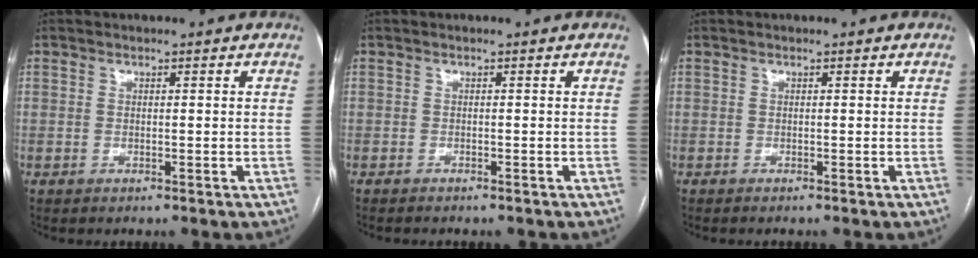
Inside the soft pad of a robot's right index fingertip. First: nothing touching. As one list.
[{"total": 3.0, "force": [-2.6, 0.7, 1.2], "torque": [-0.017, -0.005, -0.030]}, {"total": 1.0, "force": [-0.9, 0.0, 0.4], "torque": [-0.005, -0.001, -0.012]}]